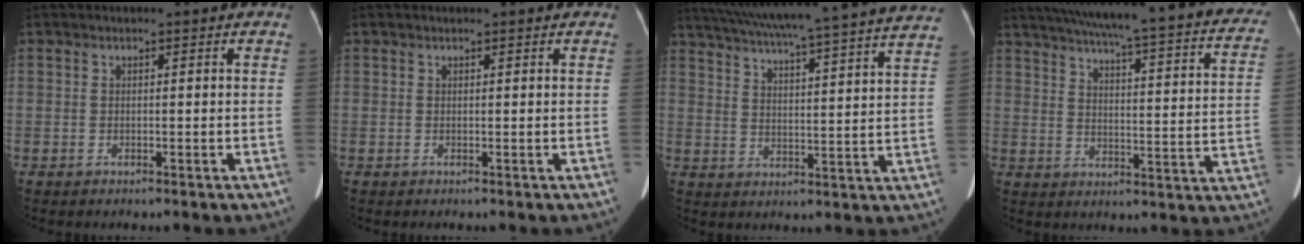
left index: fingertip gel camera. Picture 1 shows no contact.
{"total": 0.0}
{"total": 31.5, "force": [28.4, 0.3, 13.6], "torque": [-0.227, -0.037, 0.361]}
{"total": 33.0, "force": [28.3, 3.9, 16.5], "torque": [-0.214, -0.053, 0.336]}